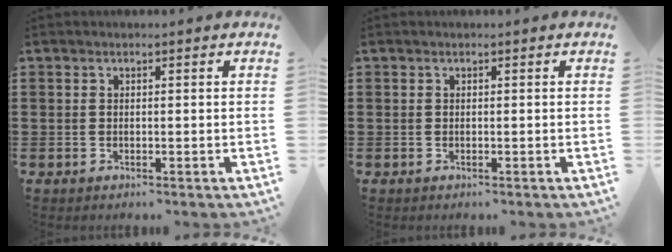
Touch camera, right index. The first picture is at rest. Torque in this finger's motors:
{"motor_torque": [0.20, -0.08, 0.01, 0.00]}